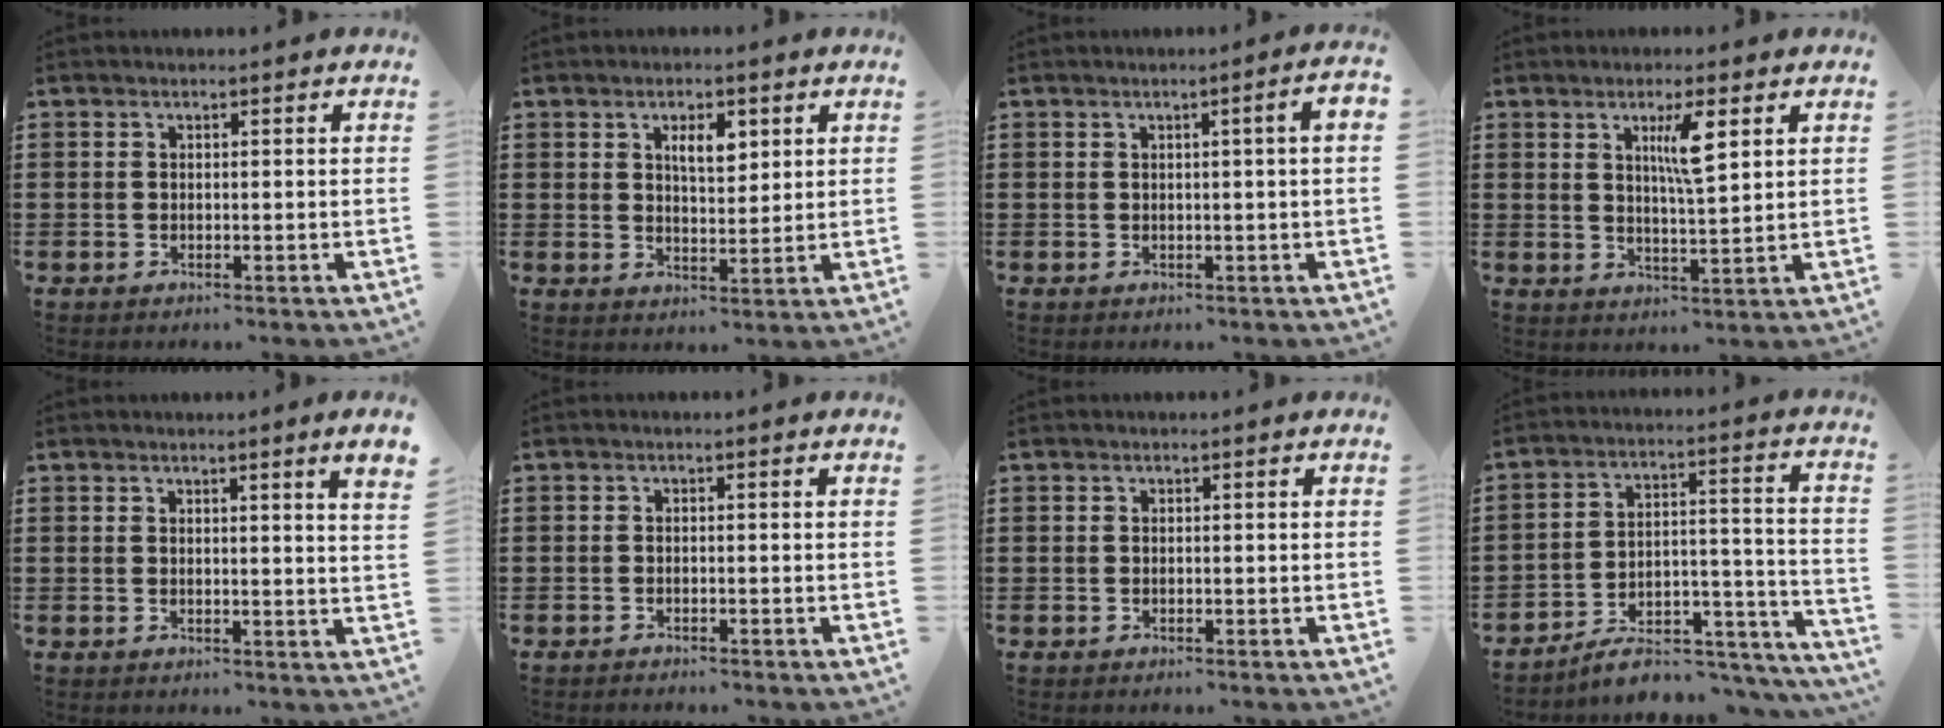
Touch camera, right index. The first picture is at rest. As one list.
[{"total": 4.3, "force": [1.9, 1.8, 3.4], "torque": [-0.056, 0.002, 0.028]}, {"total": 1.9, "force": [0.1, -0.3, 1.9], "torque": [-0.032, -0.003, -0.001]}, {"total": 5.7, "force": [2.3, 0.9, 5.2], "torque": [-0.093, -0.002, 0.031]}, {"total": 2.0, "force": [1.4, -0.8, 1.1], "torque": [-0.022, -0.009, 0.025]}, {"total": 0.8, "force": [-0.8, 0.0, 0.0], "torque": [-0.003, 0.000, -0.018]}, {"total": 0.0}, {"total": 7.1, "force": [-5.9, 2.4, 3.3], "torque": [-0.045, 0.015, -0.107]}]